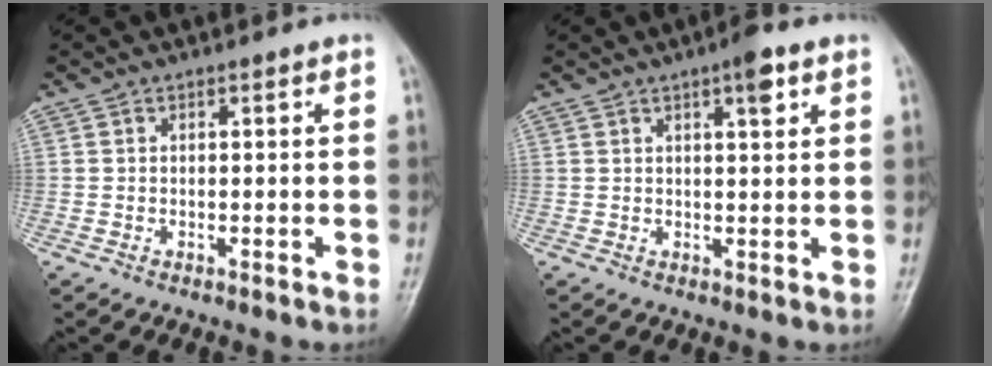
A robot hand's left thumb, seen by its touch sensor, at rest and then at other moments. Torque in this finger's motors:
{"motor_torque": [0.56, 0.47, 0.34, -0.48, 0.02]}